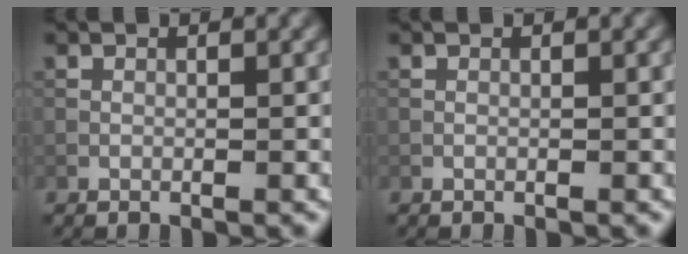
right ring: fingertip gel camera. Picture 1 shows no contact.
{"total": 0.0}